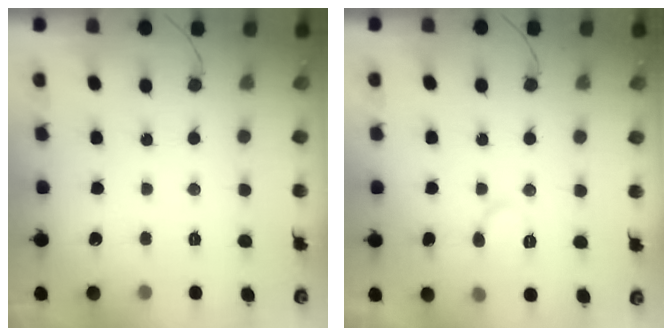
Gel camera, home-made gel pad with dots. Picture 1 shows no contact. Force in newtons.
{"total": 7.5, "press": 7.5, "slide": 0.3}